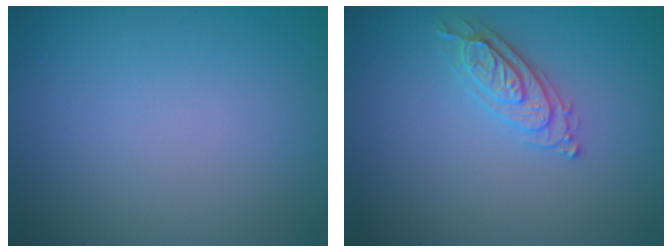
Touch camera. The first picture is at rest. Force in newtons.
{"total": 2.2, "press": 2.2, "slide": 0.4}